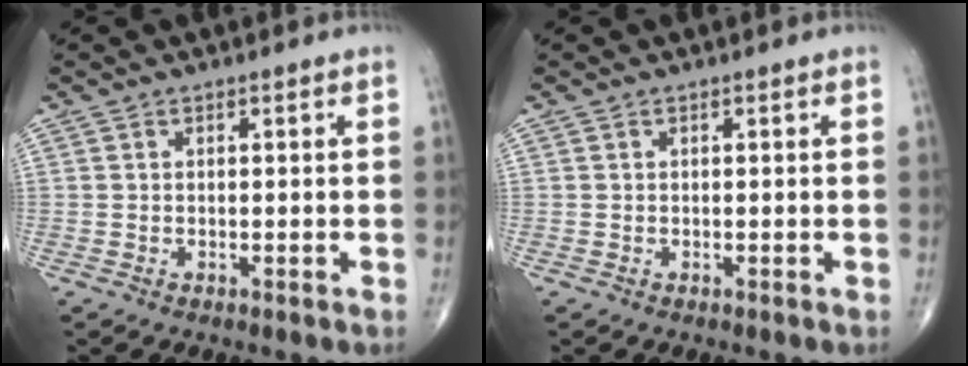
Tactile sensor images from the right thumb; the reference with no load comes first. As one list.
[{"total": 0.0}]